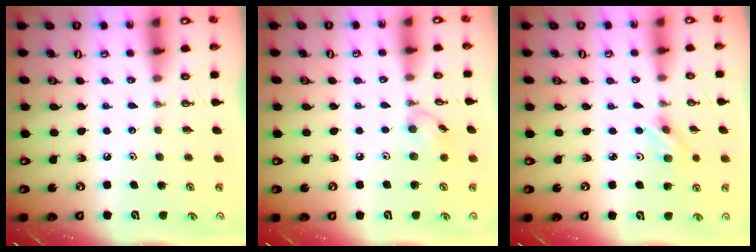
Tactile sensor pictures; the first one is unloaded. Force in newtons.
{"total": 7.7, "press": 7.6, "slide": 0.7}
{"total": 2.6, "press": 2.4, "slide": 0.8}